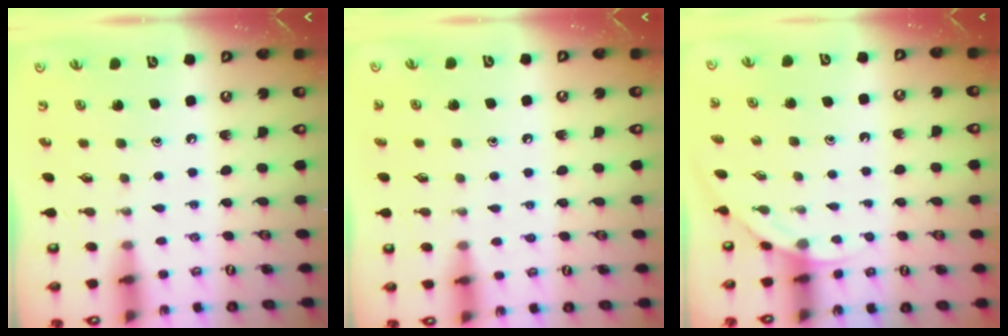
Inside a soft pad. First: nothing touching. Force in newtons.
{"total": 2.9, "press": 2.9, "slide": 0.4}
{"total": 2.6, "press": 2.6, "slide": 0.1}